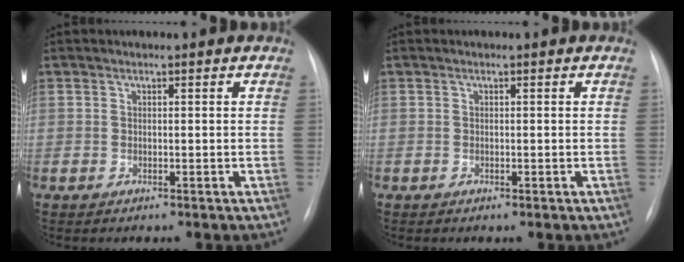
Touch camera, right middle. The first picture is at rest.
{"total": 0.0}